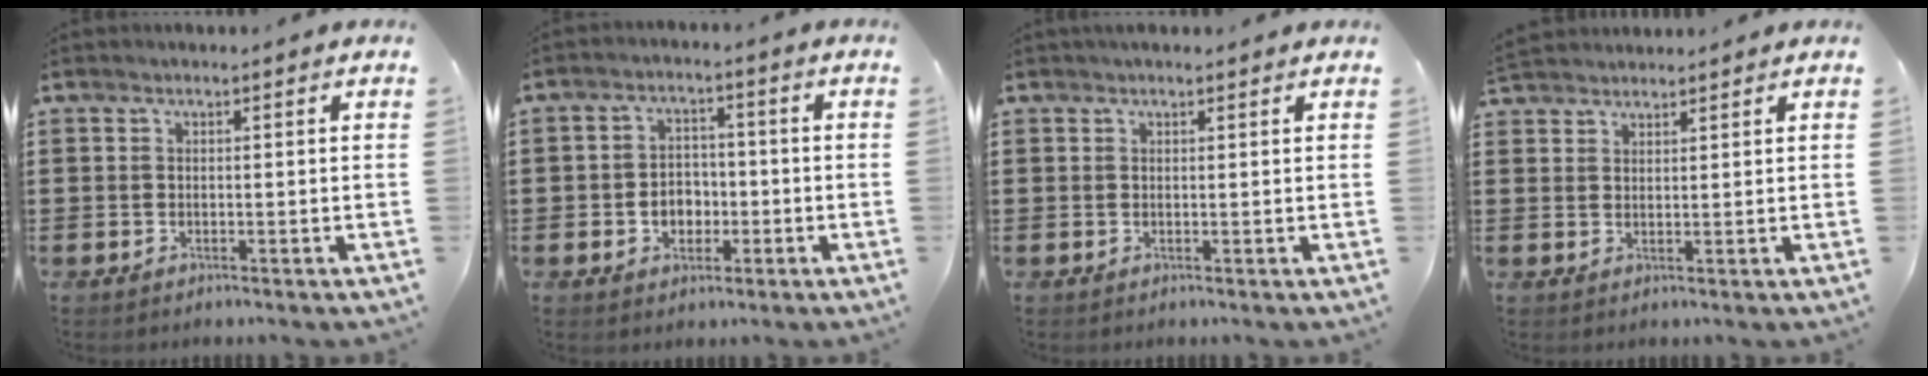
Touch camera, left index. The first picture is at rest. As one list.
[{"total": 4.3, "force": [-1.3, 3.3, 2.3], "torque": [-0.043, 0.004, -0.029]}, {"total": 0.6, "force": [0.5, 0.2, 0.3], "torque": [-0.007, 0.002, 0.009]}, {"total": 2.2, "force": [2.1, 0.3, -0.2], "torque": [-0.002, 0.002, 0.043]}]